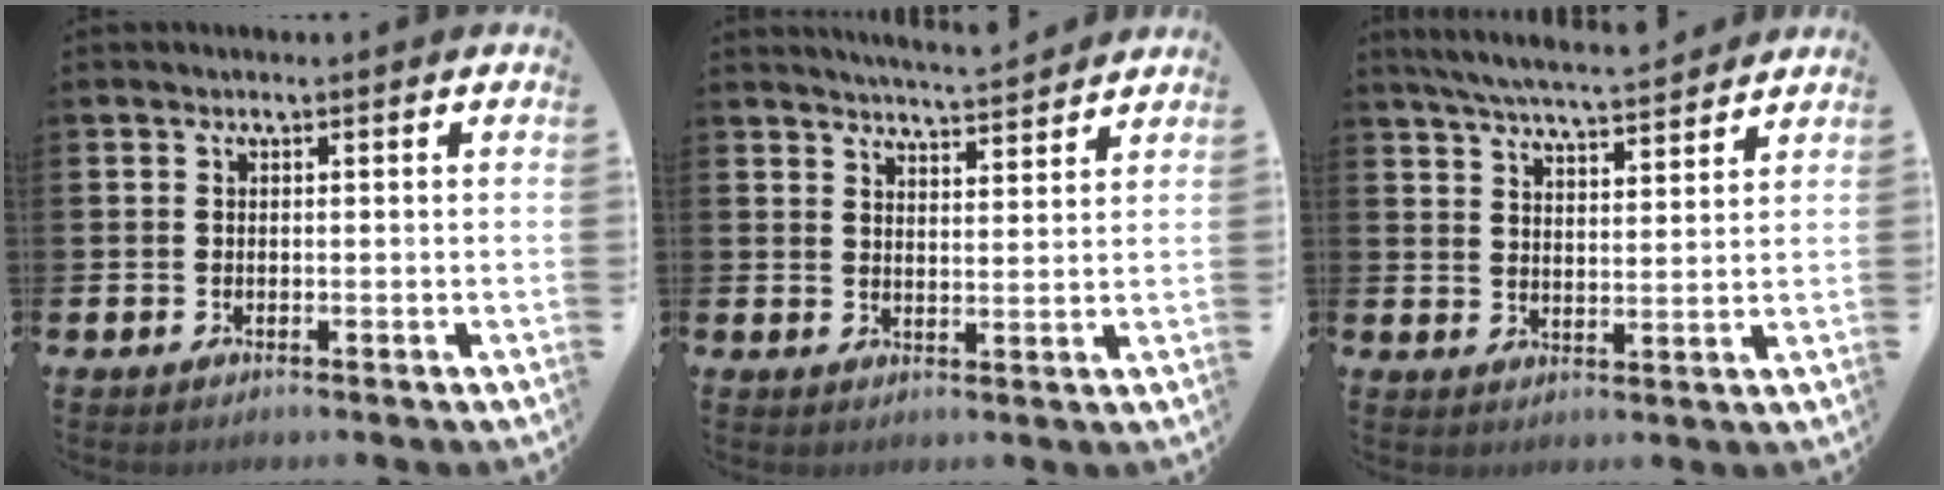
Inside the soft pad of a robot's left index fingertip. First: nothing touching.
{"total": 4.9, "force": [4.8, -0.3, 0.2], "torque": [-0.009, -0.032, 0.085]}
{"total": 6.0, "force": [5.9, 0.1, 1.3], "torque": [-0.043, -0.034, 0.104]}